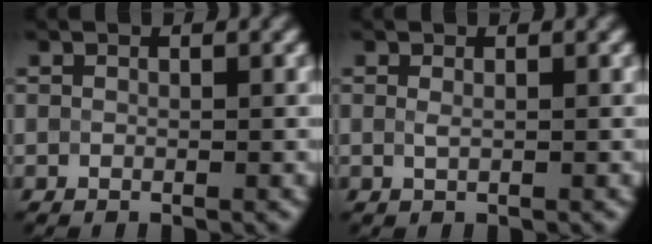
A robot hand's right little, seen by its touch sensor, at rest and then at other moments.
{"total": 0.6, "force": [0.2, 0.2, 0.5], "torque": [-0.016, 0.001, 0.003]}